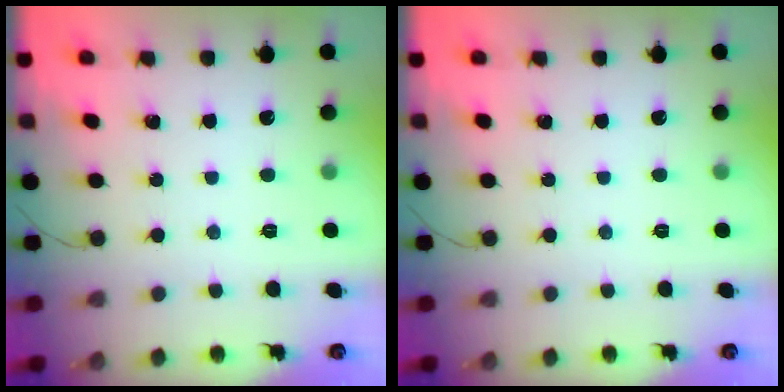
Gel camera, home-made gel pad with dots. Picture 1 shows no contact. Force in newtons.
{"total": 0.0}